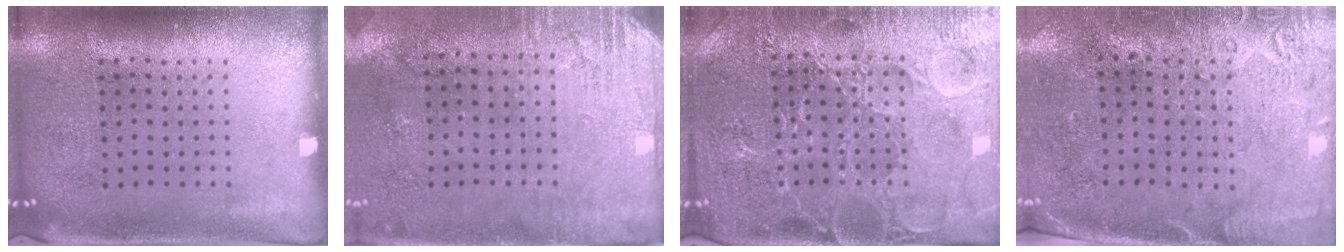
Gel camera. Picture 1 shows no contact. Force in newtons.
{"total": 2.8, "press": 2.4, "slide": 1.5}
{"total": 4.7, "press": 4.6, "slide": 1.2}
{"total": 2.7, "press": 2.3, "slide": 1.4}